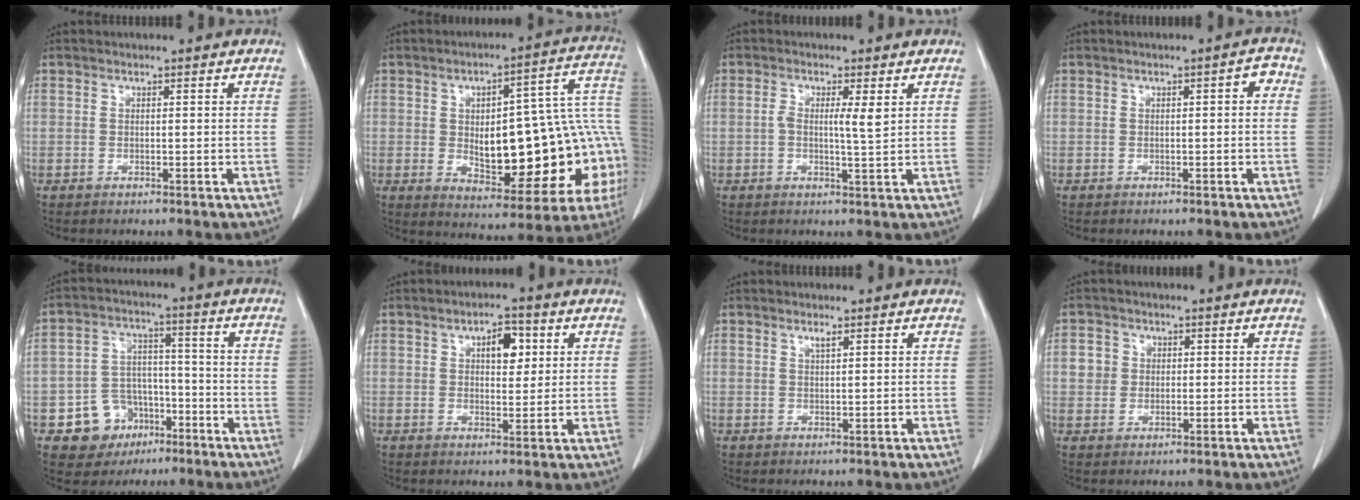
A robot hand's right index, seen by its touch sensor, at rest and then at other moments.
{"total": 24.3, "force": [-2.8, 8.1, 22.7], "torque": [-0.231, 0.041, -0.011]}
{"total": 3.6, "force": [0.7, 0.3, 3.6], "torque": [-0.066, 0.002, 0.009]}
{"total": 1.7, "force": [0.1, 0.5, 1.7], "torque": [-0.018, 0.007, -0.001]}
{"total": 8.9, "force": [-4.1, 7.6, 2.4], "torque": [-0.036, 0.020, -0.055]}
{"total": 4.9, "force": [1.7, 2.3, 4.0], "torque": [-0.061, 0.008, 0.027]}
{"total": 0.9, "force": [0.6, -0.1, 0.6], "torque": [-0.013, -0.001, 0.013]}
{"total": 3.3, "force": [0.5, 3.1, 0.9], "torque": [-0.009, 0.009, 0.009]}